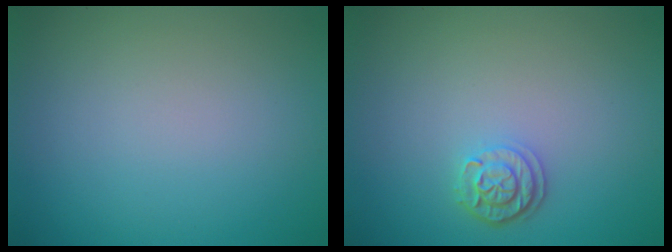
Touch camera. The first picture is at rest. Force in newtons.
{"total": 2.2, "press": 1.9, "slide": 1.1}